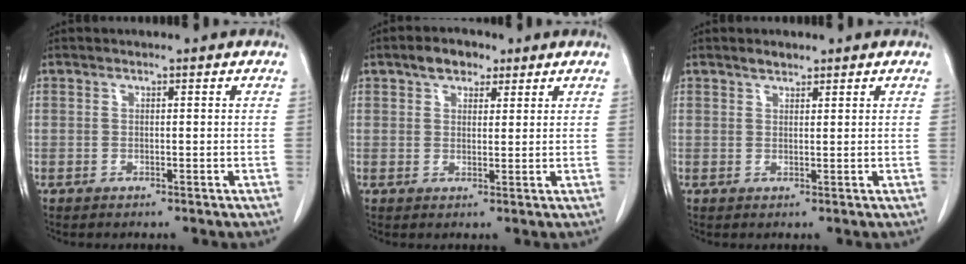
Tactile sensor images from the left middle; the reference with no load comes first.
{"total": 4.0, "force": [2.6, 2.4, 2.0], "torque": [-0.032, 0.013, 0.042]}
{"total": 1.4, "force": [1.2, 0.5, 0.5], "torque": [-0.011, 0.003, 0.022]}